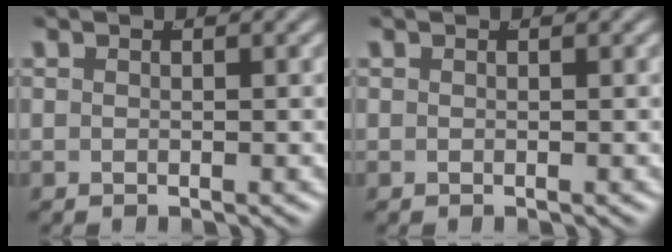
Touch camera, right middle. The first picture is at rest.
{"total": 0.0}